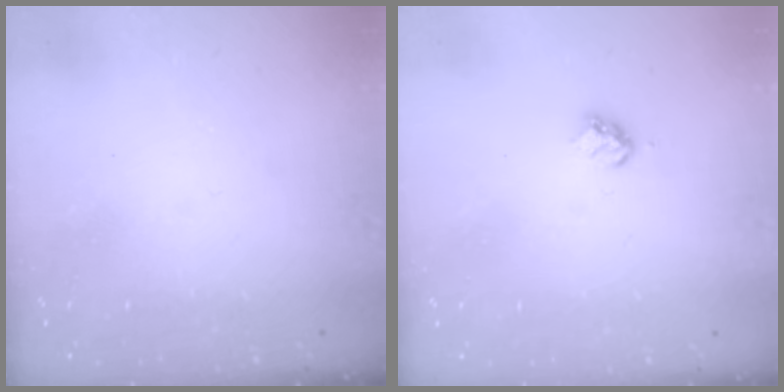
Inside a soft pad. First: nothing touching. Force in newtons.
{"total": 3.2, "press": 3.2, "slide": 0.4}